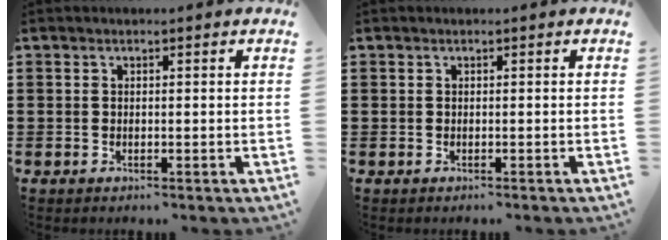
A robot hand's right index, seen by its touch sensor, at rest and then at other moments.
{"total": 0.0}